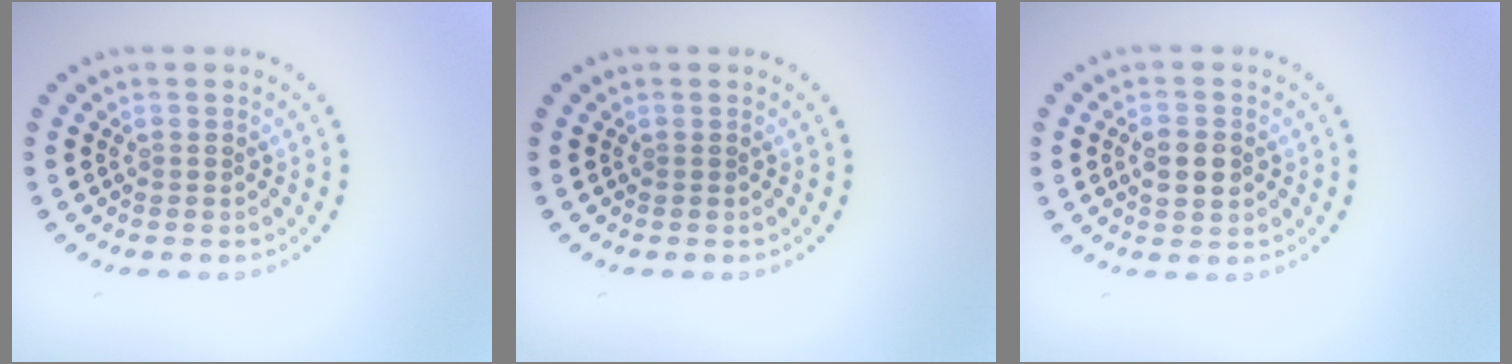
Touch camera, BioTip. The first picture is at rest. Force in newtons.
{"total": 0.0}
{"total": 2.6, "press": 2.6, "slide": 0.1}